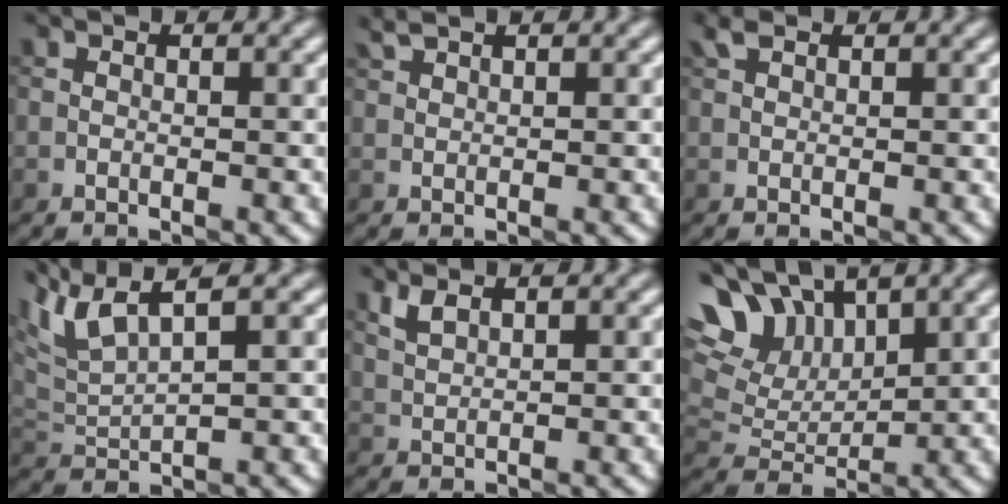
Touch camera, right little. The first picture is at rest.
{"total": 1.3, "force": [1.3, -0.1, 0.4], "torque": [-0.018, 0.004, 0.033]}
{"total": 1.4, "force": [1.1, 0.5, 0.7], "torque": [-0.019, 0.009, 0.023]}
{"total": 5.2, "force": [3.6, 0.8, 3.6], "torque": [-0.085, 0.020, 0.077]}
{"total": 1.7, "force": [1.4, 0.3, 1.0], "torque": [-0.031, 0.003, 0.033]}
{"total": 10.1, "force": [6.3, 5.7, 5.5], "torque": [-0.138, 0.027, 0.111]}